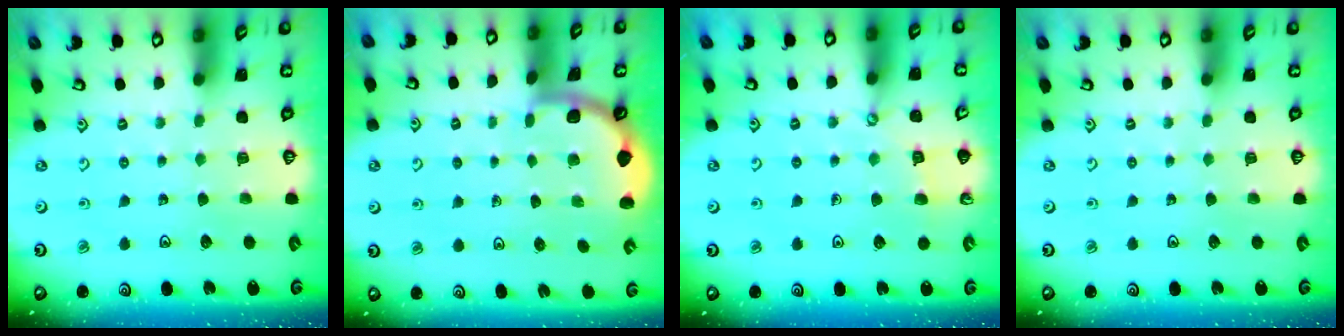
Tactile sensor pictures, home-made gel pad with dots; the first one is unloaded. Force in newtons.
{"total": 1.8, "press": 1.8, "slide": 0.0}
{"total": 5.0, "press": 5.0, "slide": 0.6}
{"total": 0.0}